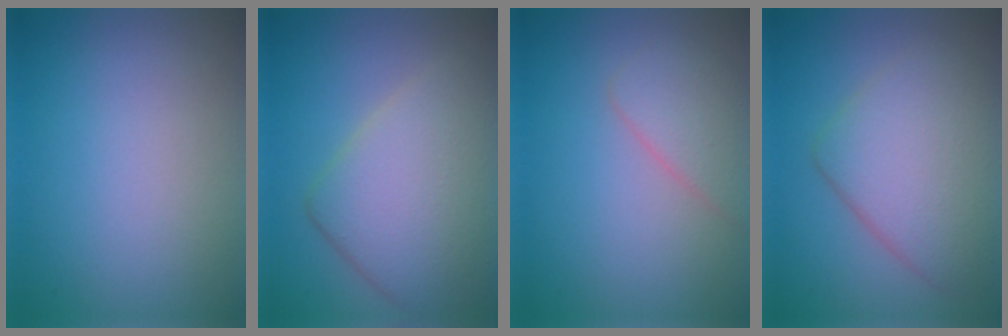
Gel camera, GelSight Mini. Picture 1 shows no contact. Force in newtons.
{"total": 7.5, "press": 7.5, "slide": 0.3}
{"total": 2.6, "press": 2.6, "slide": 0.1}
{"total": 6.6, "press": 6.6, "slide": 0.3}